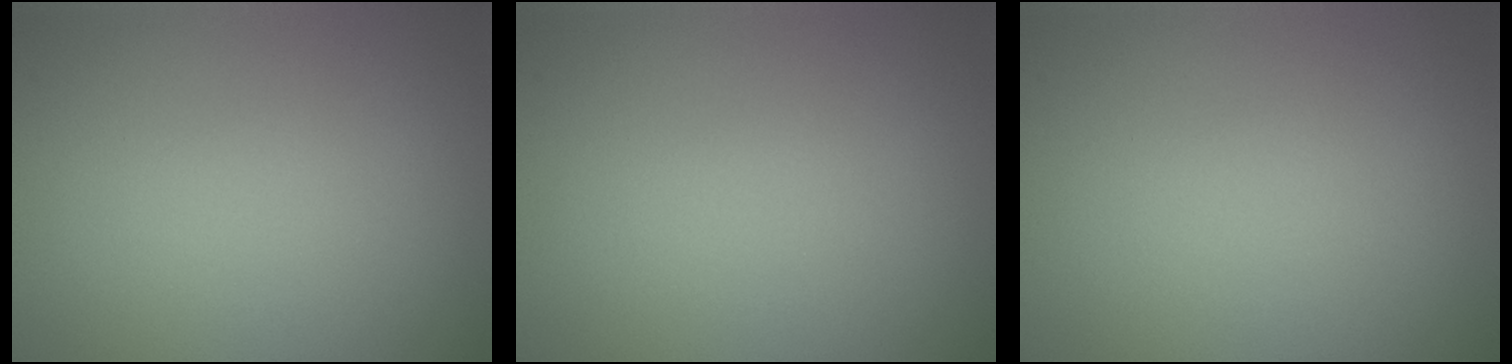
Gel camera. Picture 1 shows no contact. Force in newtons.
{"total": 0.0}
{"total": 0.0}